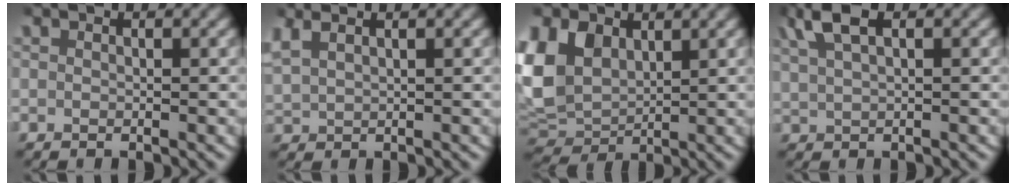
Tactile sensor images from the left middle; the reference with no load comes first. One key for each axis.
{"total": 3.5, "fx": 2.1, "fy": 2.0, "fz": 1.9, "tx": -0.046, "ty": 0.011, "tz": 0.038}
{"total": 8.6, "fx": 1.3, "fy": 7.3, "fz": 4.3, "tx": -0.126, "ty": -0.019, "tz": 0.031}
{"total": 4.1, "fx": 2.6, "fy": 1.6, "fz": 2.7, "tx": -0.063, "ty": 0.011, "tz": 0.046}